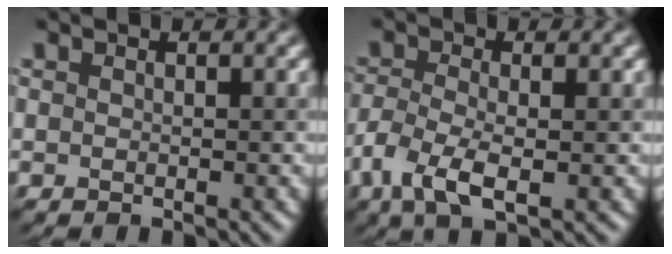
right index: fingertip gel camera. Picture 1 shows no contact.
{"total": 4.0, "force": [-1.4, 1.7, 3.3], "torque": [-0.077, 0.002, -0.031]}